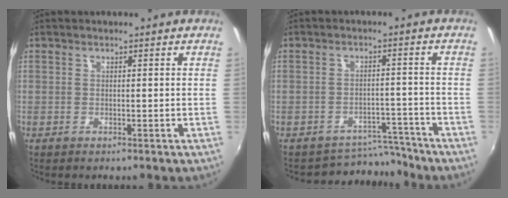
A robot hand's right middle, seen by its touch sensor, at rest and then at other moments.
{"total": 6.6, "force": [-6.2, 2.0, -0.8], "torque": [0.016, 0.022, -0.090]}